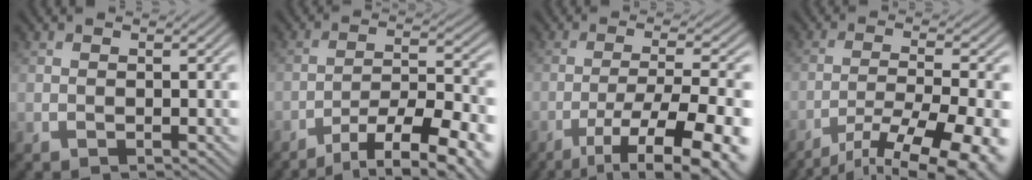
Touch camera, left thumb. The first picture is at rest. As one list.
[{"total": 13.5, "force": [-9.7, 3.6, 8.7], "torque": [-0.146, -0.013, -0.130]}, {"total": 13.3, "force": [-7.1, 3.3, 10.8], "torque": [-0.174, -0.012, -0.098]}, {"total": 15.1, "force": [-10.7, 3.3, 10.1], "torque": [-0.173, -0.035, -0.149]}]